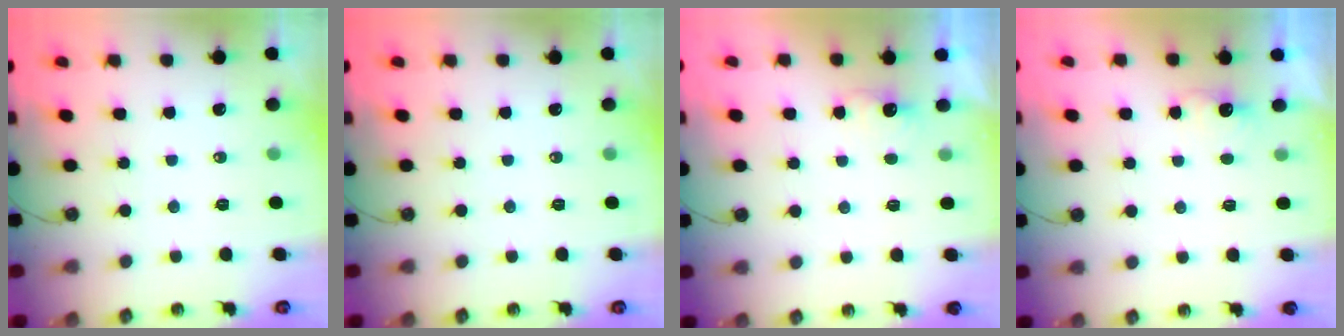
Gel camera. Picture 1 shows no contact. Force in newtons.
{"total": 0.0}
{"total": 2.3, "press": 2.1, "slide": 0.9}
{"total": 2.3, "press": 2.1, "slide": 0.9}